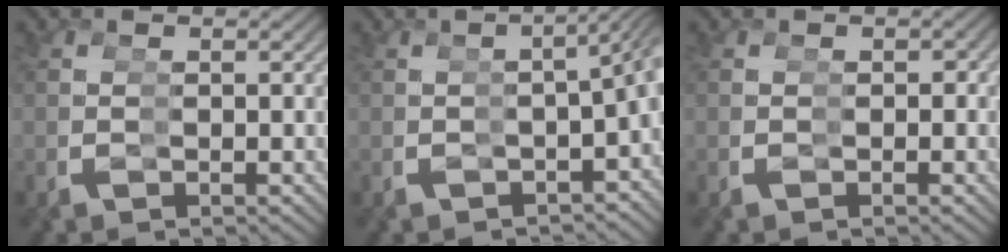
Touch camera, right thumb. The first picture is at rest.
{"total": 3.8, "force": [-0.6, 1.7, 3.4], "torque": [-0.043, 0.010, -0.011]}
{"total": 1.1, "force": [-0.1, 1.0, 0.4], "torque": [-0.001, -0.011, 0.000]}